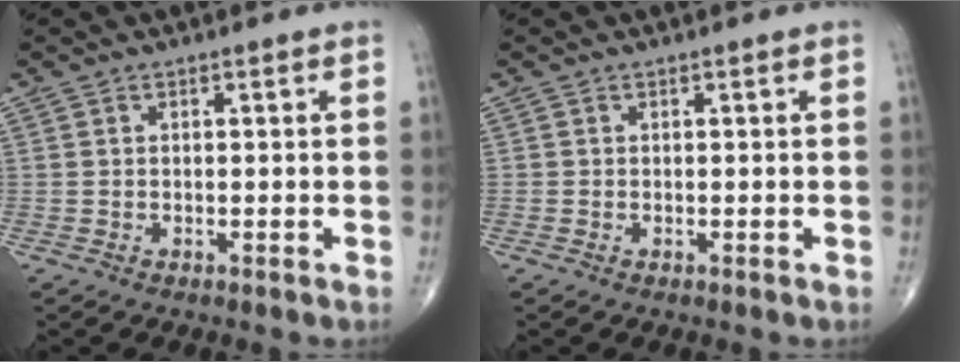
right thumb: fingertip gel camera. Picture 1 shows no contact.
{"total": 0.0}